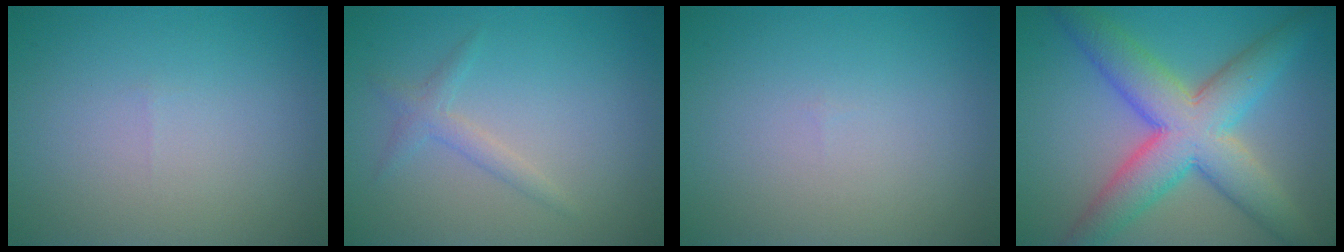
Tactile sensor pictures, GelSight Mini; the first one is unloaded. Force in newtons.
{"total": 1.5, "press": 1.5, "slide": 0.1}
{"total": 0.0}
{"total": 9.1, "press": 9.1, "slide": 0.2}